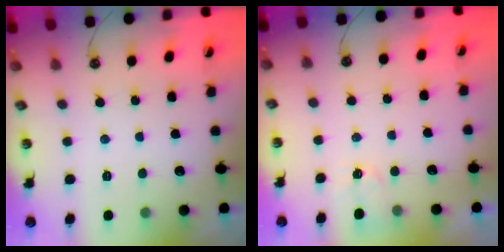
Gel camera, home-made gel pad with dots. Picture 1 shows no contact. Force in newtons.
{"total": 2.5, "press": 2.5, "slide": 0.4}